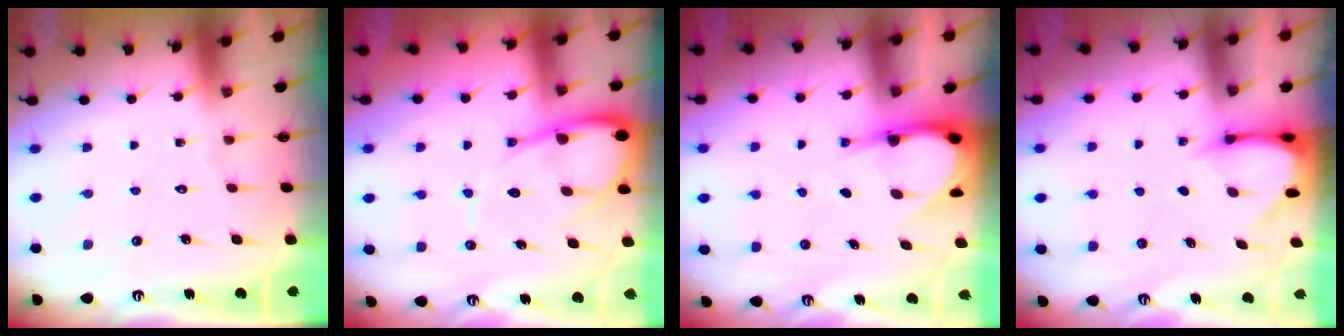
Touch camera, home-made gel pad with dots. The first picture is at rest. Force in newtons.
{"total": 11.9, "press": 11.9, "slide": 1.3}
{"total": 6.5, "press": 6.4, "slide": 0.8}
{"total": 3.6, "press": 3.6, "slide": 0.3}